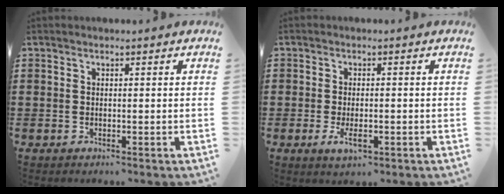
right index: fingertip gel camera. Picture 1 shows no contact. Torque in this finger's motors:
{"motor_torque": [1.11, 1.03, 0.13, -0.01]}